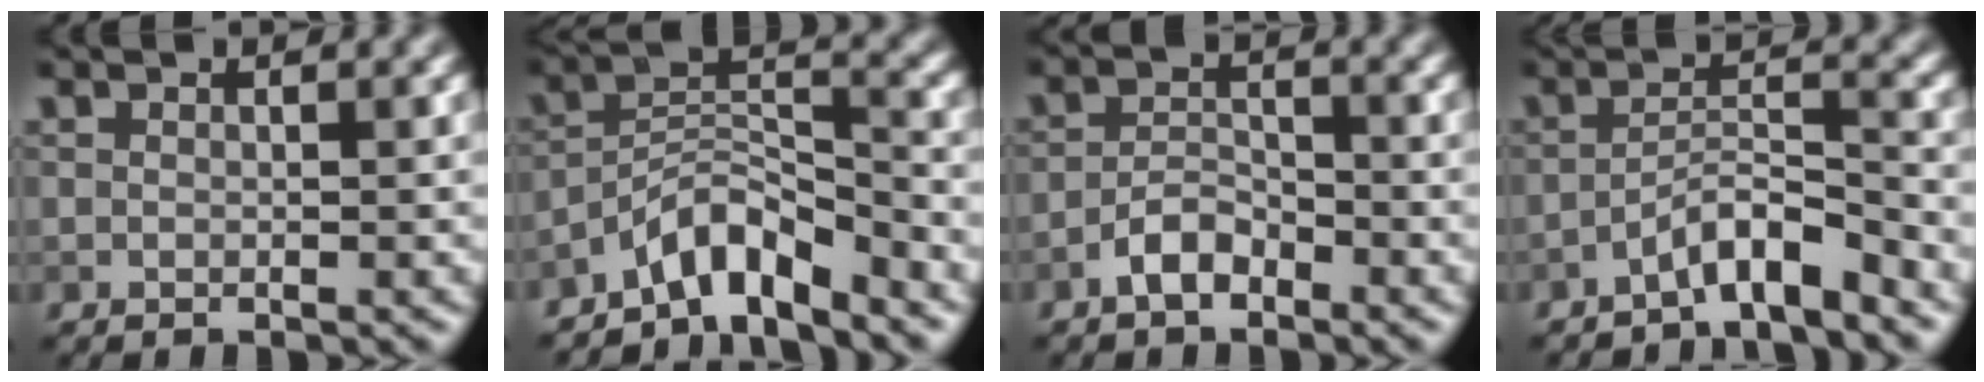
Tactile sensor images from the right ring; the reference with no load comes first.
{"total": 5.4, "force": [-4.3, 1.3, 2.9], "torque": [-0.043, 0.010, -0.086]}
{"total": 2.5, "force": [-1.8, 1.1, 1.4], "torque": [-0.026, 0.009, -0.038]}
{"total": 3.9, "force": [-3.0, 0.4, 2.4], "torque": [-0.038, 0.015, -0.061]}